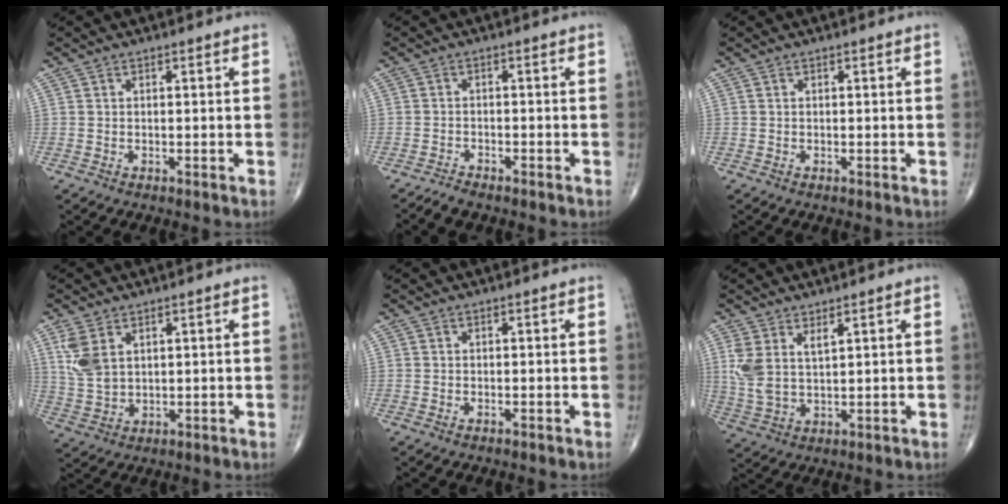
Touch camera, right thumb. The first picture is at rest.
{"total": 2.5, "force": [-2.3, 0.5, 0.9], "torque": [-0.025, 0.007, -0.040]}
{"total": 0.0}
{"total": 6.3, "force": [2.8, 3.7, 4.3], "torque": [-0.089, -0.007, 0.068]}
{"total": 0.0}
{"total": 6.2, "force": [2.9, 2.8, 4.8], "torque": [-0.109, -0.014, 0.068]}